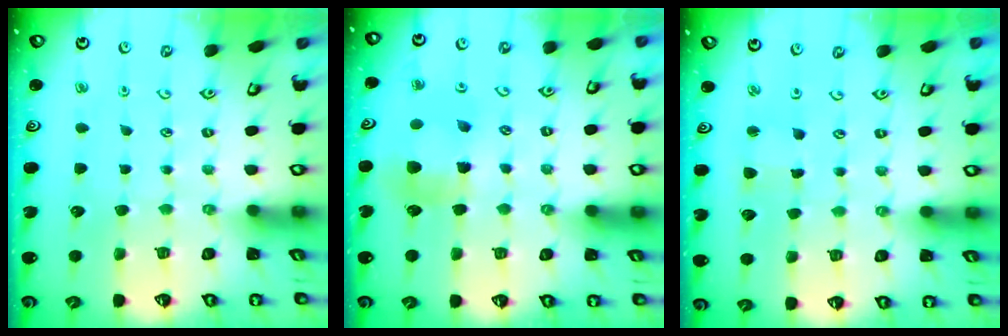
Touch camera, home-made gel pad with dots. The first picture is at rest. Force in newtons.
{"total": 7.6, "press": 7.5, "slide": 1.1}
{"total": 2.6, "press": 2.6, "slide": 0.3}